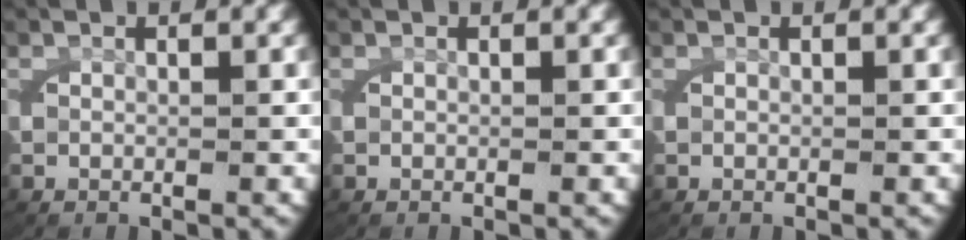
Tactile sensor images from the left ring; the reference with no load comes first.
{"total": 0.0}
{"total": 0.0}